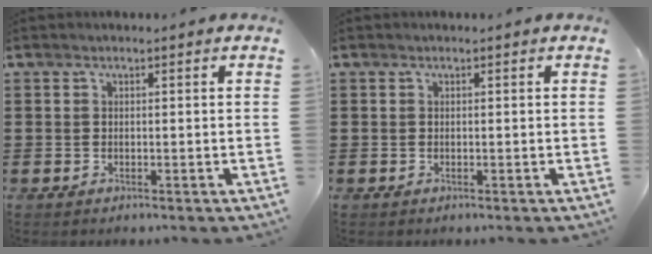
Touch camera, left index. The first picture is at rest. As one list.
[{"total": 0.0}]